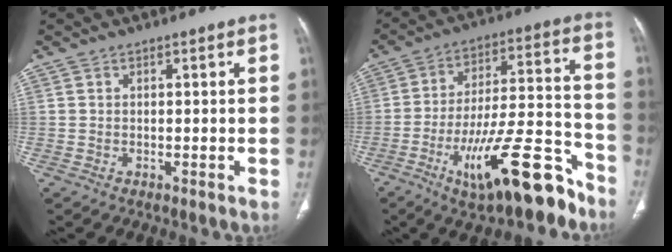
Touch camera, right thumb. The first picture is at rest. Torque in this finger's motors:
{"motor_torque": [0.14, 0.31, 0.88, -1.05, 0.13]}